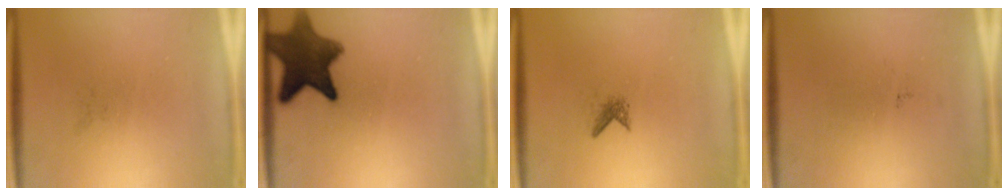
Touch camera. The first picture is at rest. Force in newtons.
{"total": 10.7}
{"total": 1.1}
{"total": 0.0}